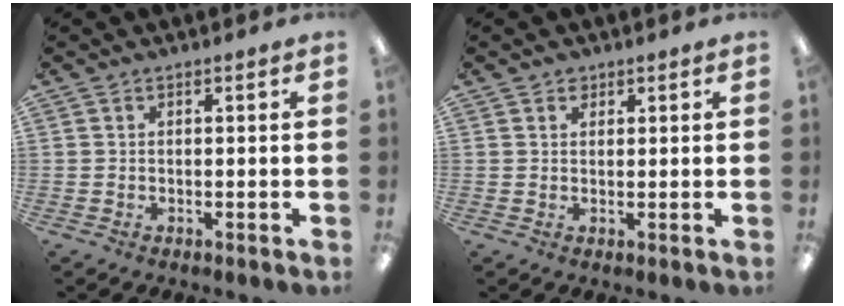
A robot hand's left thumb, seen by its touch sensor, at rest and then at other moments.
{"total": 1.6, "force": [1.2, 1.1, 0.4], "torque": [-0.001, -0.003, 0.020]}